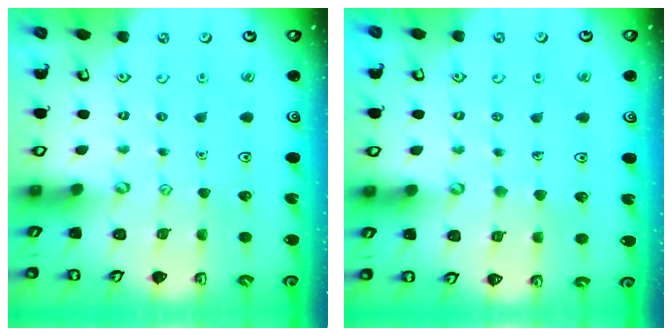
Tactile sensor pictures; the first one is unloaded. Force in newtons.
{"total": 4.3, "press": 4.3, "slide": 0.3}